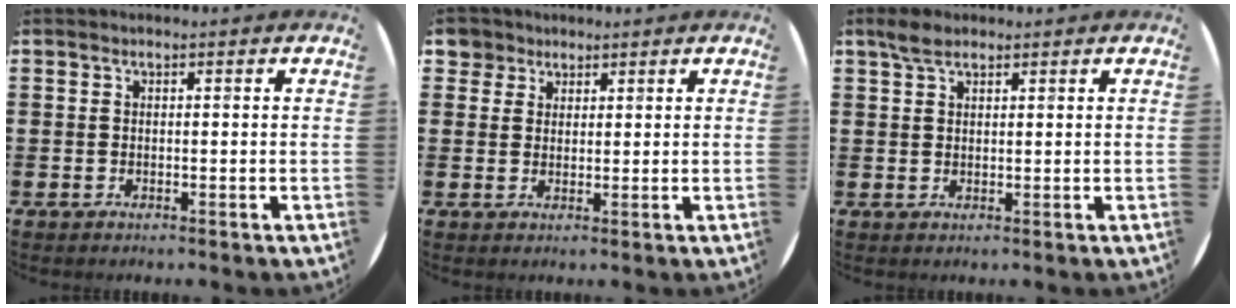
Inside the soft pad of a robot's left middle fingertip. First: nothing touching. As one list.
[{"total": 3.2, "force": [2.4, 2.2, 0.3], "torque": [-0.002, 0.004, 0.043]}, {"total": 2.5, "force": [1.9, 1.0, 1.3], "torque": [-0.022, 0.003, 0.033]}]